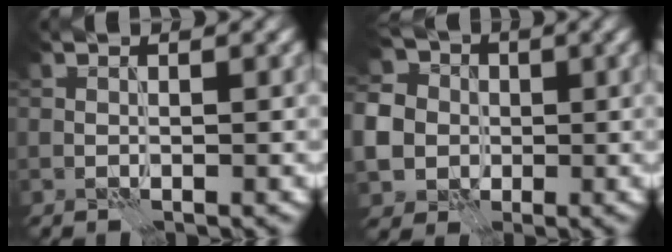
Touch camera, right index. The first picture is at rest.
{"total": 8.7, "force": [-0.4, 8.0, 3.3], "torque": [-0.084, -0.001, -0.040]}